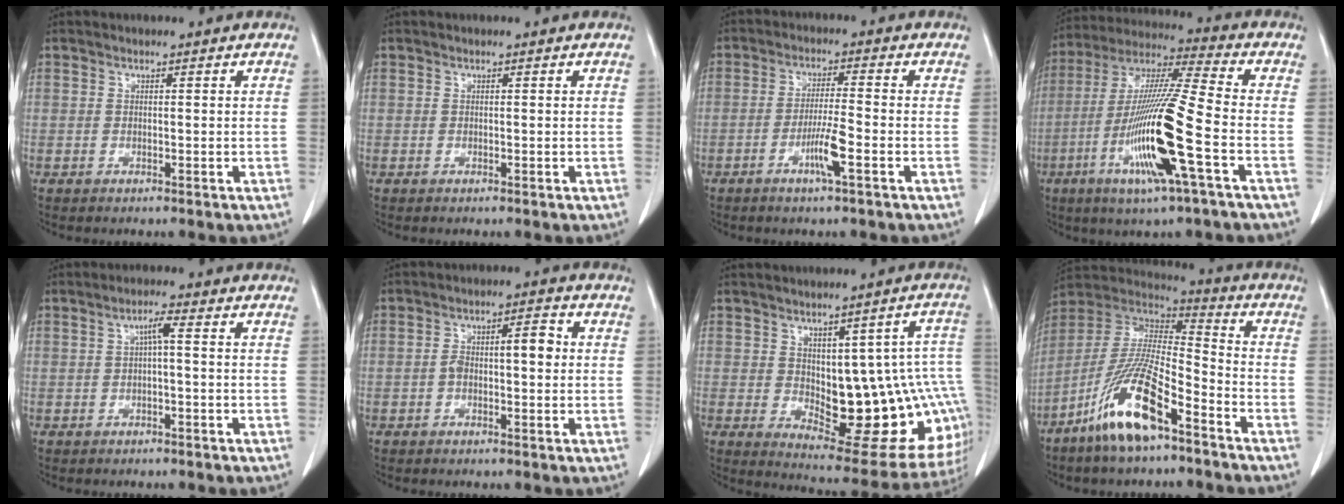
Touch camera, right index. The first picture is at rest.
{"total": 0.0}
{"total": 5.1, "force": [-2.2, -0.2, 4.6], "torque": [-0.089, -0.006, -0.043]}
{"total": 17.4, "force": [-5.6, -0.1, 16.5], "torque": [-0.332, -0.017, -0.110]}
{"total": 2.3, "force": [0.2, 0.2, 2.3], "torque": [-0.040, 0.005, 0.004]}
{"total": 5.0, "force": [0.1, 1.8, 4.7], "torque": [-0.082, 0.030, 0.003]}
{"total": 19.3, "force": [-1.3, 7.8, 17.6], "torque": [-0.154, 0.024, 0.013]}
{"total": 15.6, "force": [-9.4, 3.1, 12.0], "torque": [-0.248, -0.013, -0.177]}